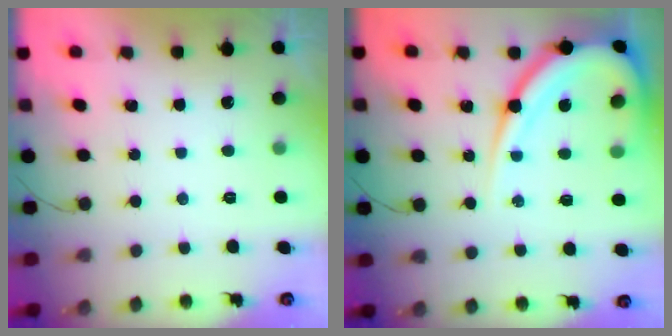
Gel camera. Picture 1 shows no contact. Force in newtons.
{"total": 16.0, "press": 16.0, "slide": 1.6}